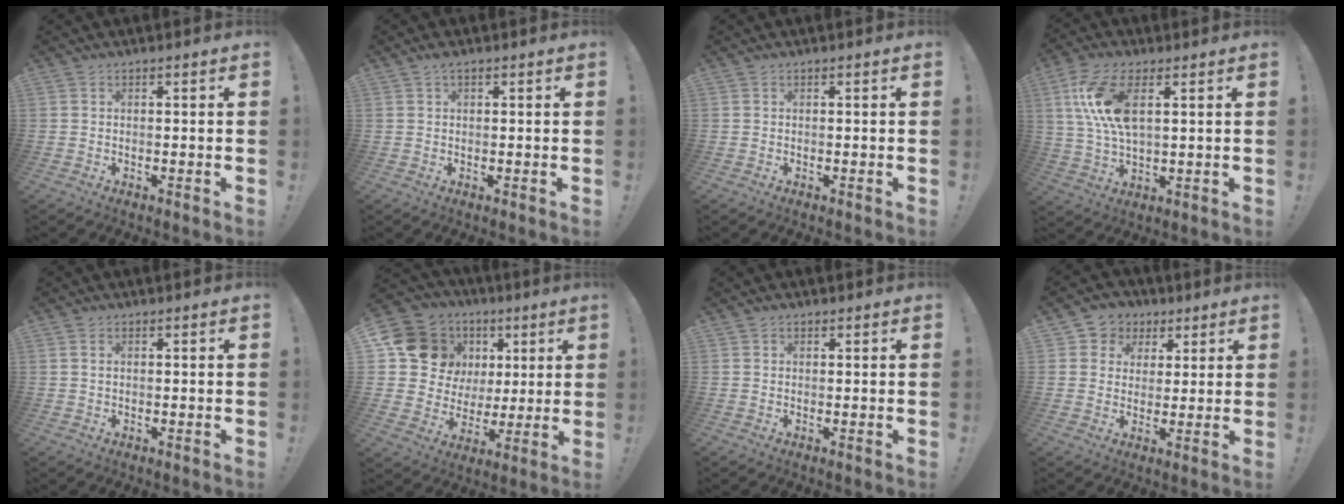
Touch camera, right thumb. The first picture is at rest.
{"total": 1.5, "force": [0.8, 0.7, 1.0], "torque": [-0.012, -0.003, 0.014]}
{"total": 0.0}
{"total": 12.1, "force": [4.1, 5.4, 10.1], "torque": [-0.213, -0.011, 0.075]}
{"total": 1.1, "force": [0.5, 0.7, 0.7], "torque": [-0.009, 0.000, 0.008]}
{"total": 16.1, "force": [6.6, 13.3, 6.3], "torque": [-0.092, -0.030, 0.152]}
{"total": 0.8, "force": [0.7, 0.4, 0.1], "torque": [0.006, -0.003, 0.011]}
{"total": 6.5, "force": [2.0, 6.0, 1.5], "torque": [-0.012, -0.010, 0.041]}